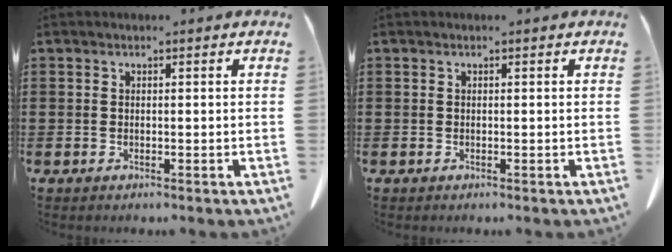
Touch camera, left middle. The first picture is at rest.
{"total": 0.0}